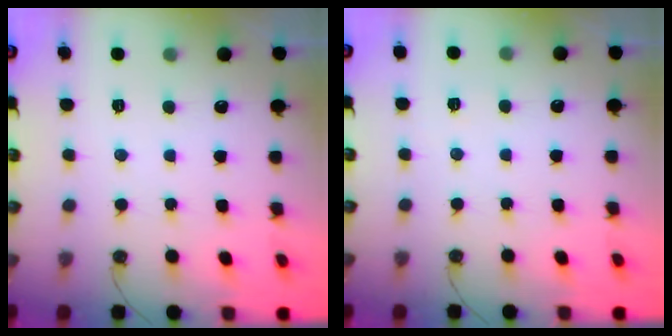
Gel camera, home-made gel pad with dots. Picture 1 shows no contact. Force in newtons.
{"total": 2.6, "press": 1.3, "slide": 2.2}